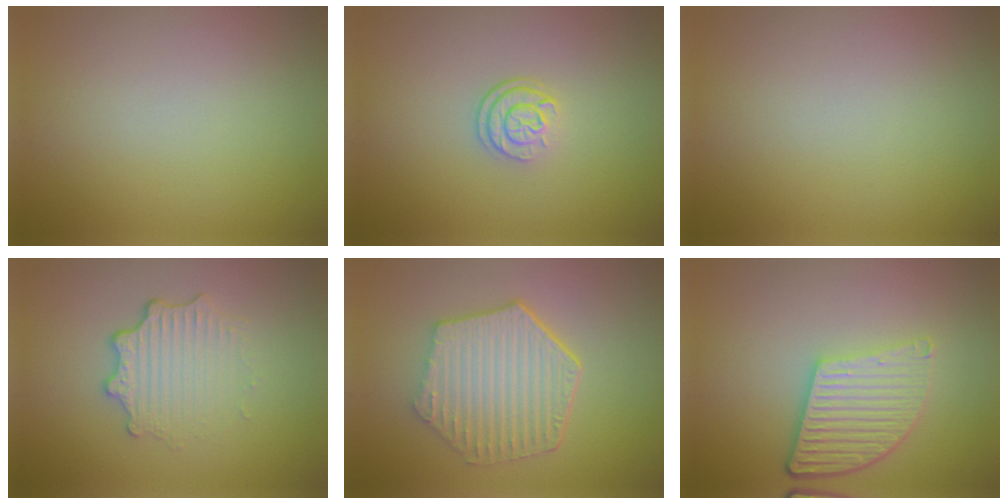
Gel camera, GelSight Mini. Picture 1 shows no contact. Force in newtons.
{"total": 2.3, "press": 1.7, "slide": 1.7}
{"total": 0.0}
{"total": 3.2, "press": 2.5, "slide": 2.1}
{"total": 6.5, "press": 4.9, "slide": 4.3}
{"total": 5.4, "press": 3.9, "slide": 3.8}